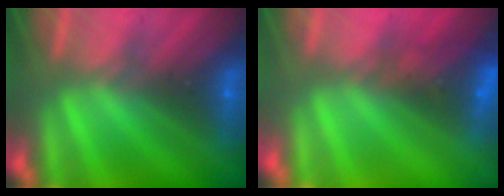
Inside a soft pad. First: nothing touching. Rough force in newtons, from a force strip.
{"total": 2.7}